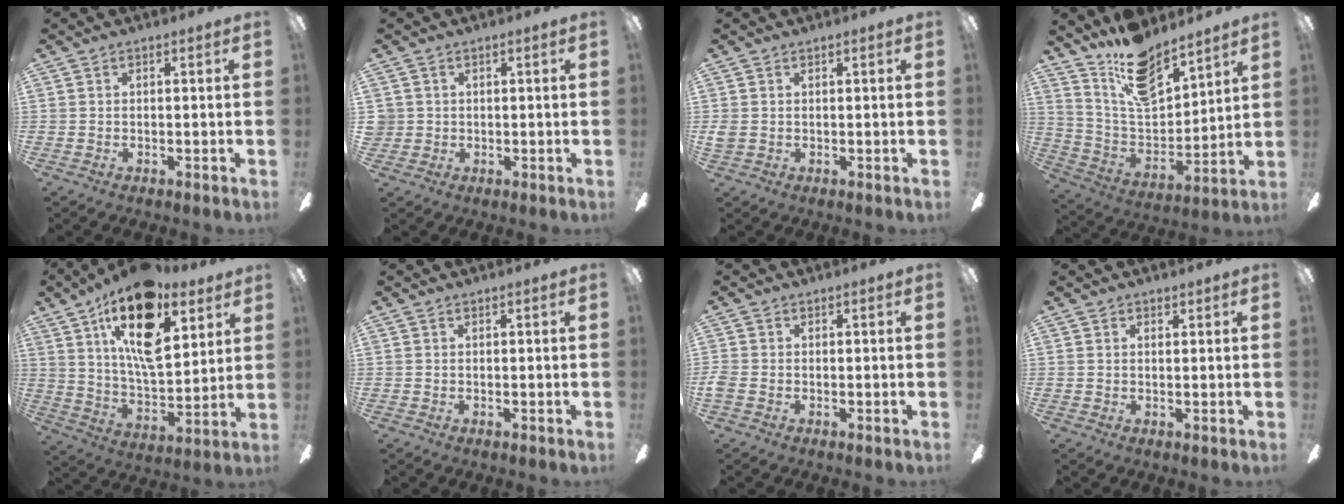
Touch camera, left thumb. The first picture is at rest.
{"total": 2.2, "force": [0.6, 2.1, 0.2], "torque": [-0.009, 0.004, 0.011]}
{"total": 1.4, "force": [0.3, 1.2, 0.6], "torque": [-0.014, 0.002, 0.006]}
{"total": 15.3, "force": [12.0, 6.1, 7.1], "torque": [-0.133, -0.078, 0.217]}
{"total": 20.9, "force": [11.6, 9.5, 14.6], "torque": [-0.233, -0.051, 0.196]}
{"total": 0.0}
{"total": 1.5, "force": [-0.4, 1.1, 0.8], "torque": [-0.013, 0.004, -0.007]}
{"total": 1.1, "force": [0.9, 0.6, 0.2], "torque": [0.003, -0.002, 0.016]}